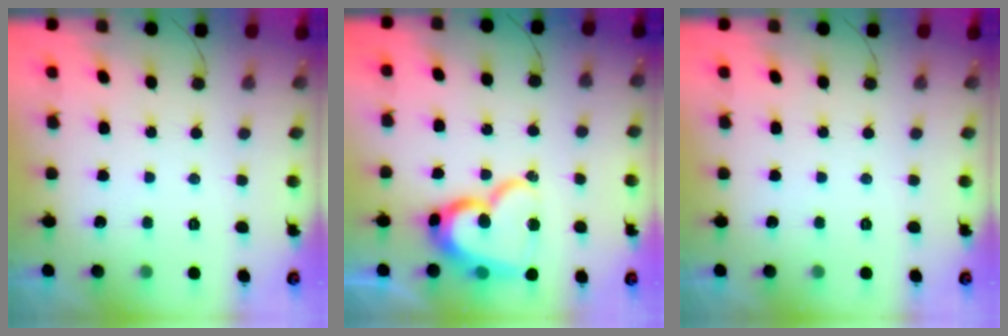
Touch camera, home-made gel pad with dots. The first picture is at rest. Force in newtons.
{"total": 17.4, "press": 17.3, "slide": 1.6}
{"total": 0.0}